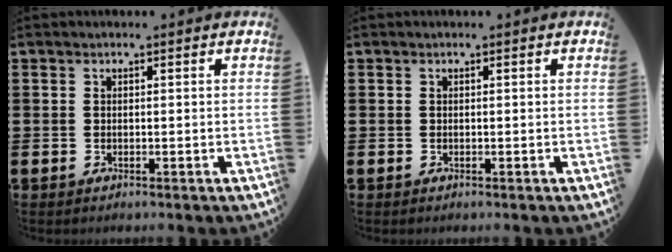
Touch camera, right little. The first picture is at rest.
{"total": 0.0}